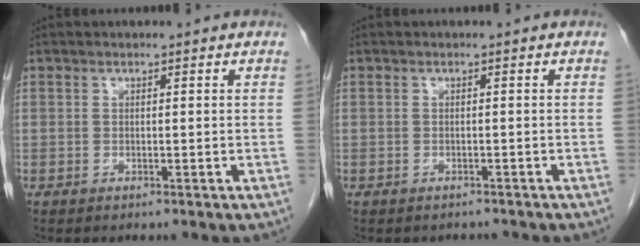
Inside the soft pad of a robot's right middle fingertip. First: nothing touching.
{"total": 1.6, "force": [-1.4, 0.6, -0.2], "torque": [-0.003, -0.002, -0.020]}